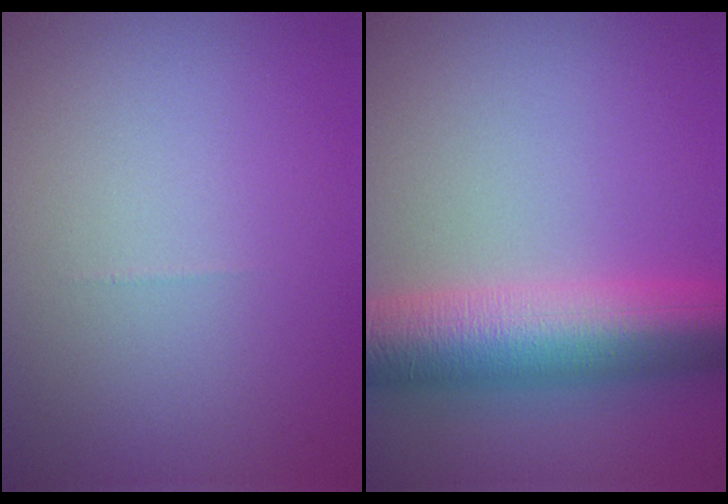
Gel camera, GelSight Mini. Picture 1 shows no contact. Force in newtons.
{"total": 10.1, "press": 10.1, "slide": 0.2}